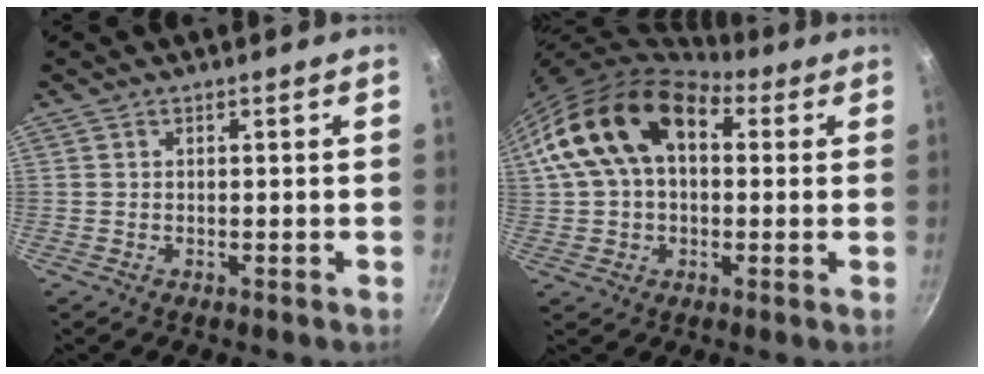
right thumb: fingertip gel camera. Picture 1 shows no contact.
{"total": 16.1, "force": [3.9, 10.6, 11.5], "torque": [-0.180, 0.027, 0.056]}